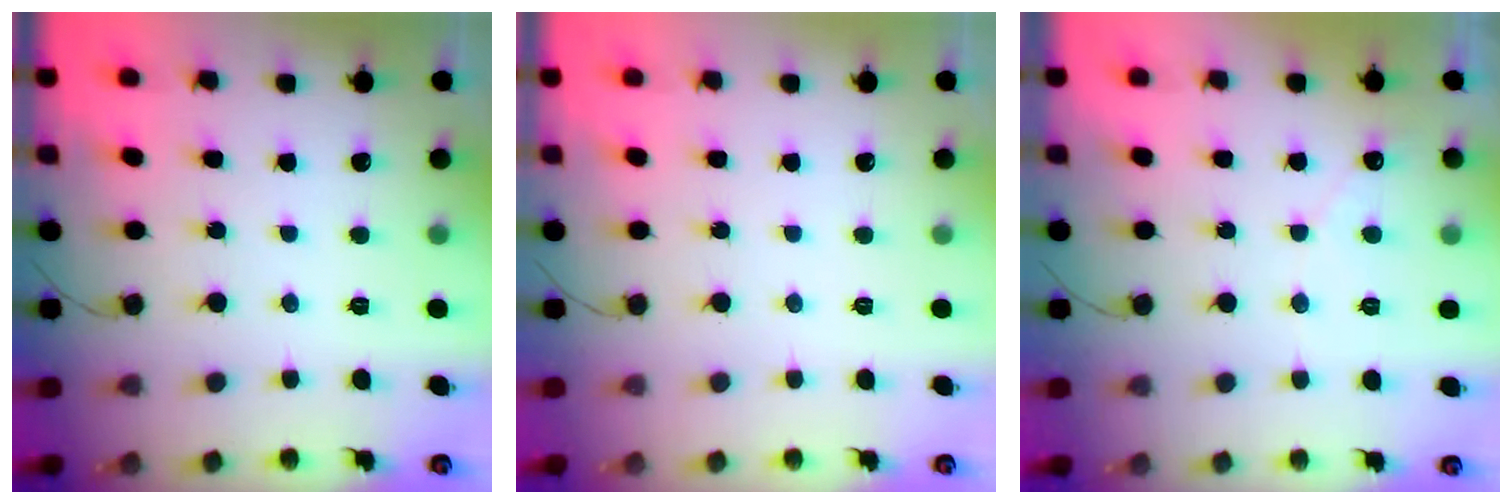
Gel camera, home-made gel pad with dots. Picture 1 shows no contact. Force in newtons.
{"total": 0.0}
{"total": 2.4, "press": 2.4, "slide": 0.1}